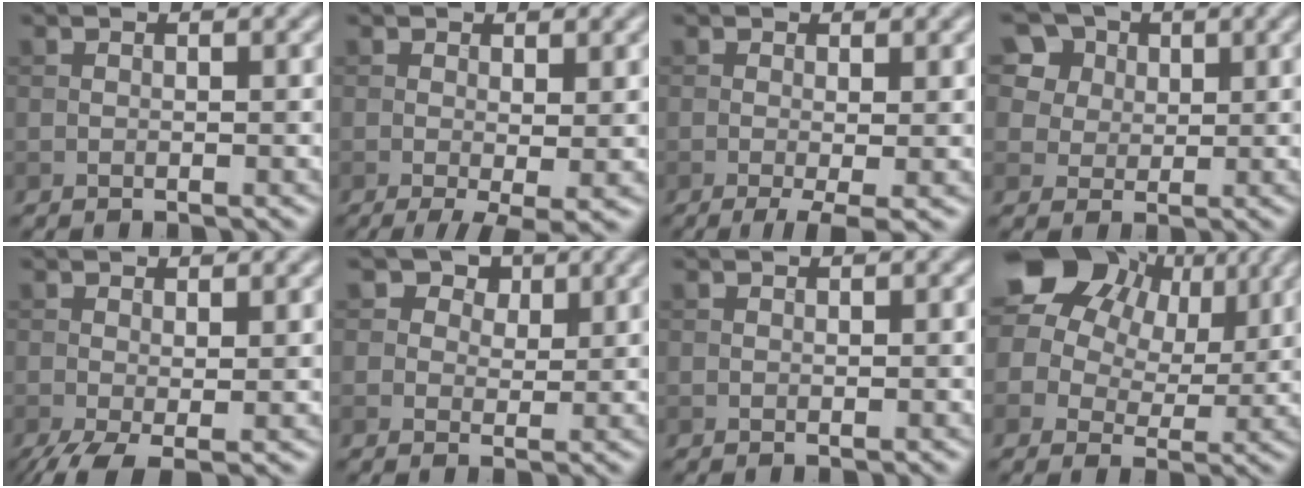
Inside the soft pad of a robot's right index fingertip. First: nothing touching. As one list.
[{"total": 3.1, "force": [-0.6, 0.6, 2.9], "torque": [-0.048, -0.015, -0.010]}, {"total": 3.0, "force": [-1.0, 0.5, 2.8], "torque": [-0.049, -0.010, -0.017]}, {"total": 10.8, "force": [6.0, 8.0, 4.2], "torque": [-0.122, 0.022, 0.102]}, {"total": 3.0, "force": [-1.1, 0.9, 2.7], "torque": [-0.059, -0.013, -0.021]}, {"total": 3.9, "force": [2.2, 2.8, 1.6], "torque": [-0.029, -0.010, 0.023]}, {"total": 0.0}, {"total": 14.4, "force": [7.1, 9.7, 7.9], "torque": [-0.167, 0.050, 0.107]}]